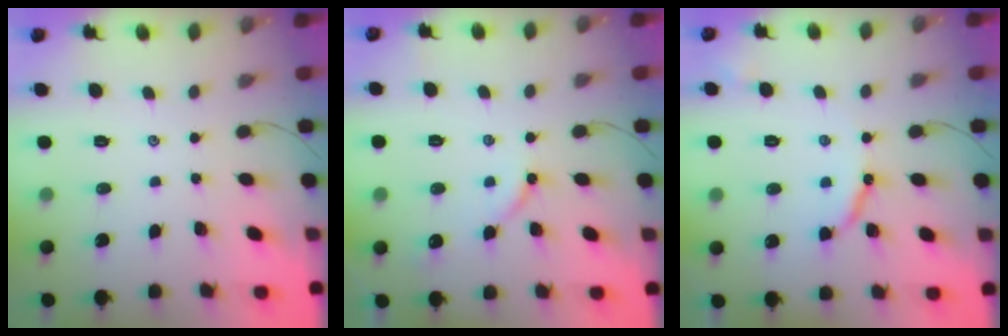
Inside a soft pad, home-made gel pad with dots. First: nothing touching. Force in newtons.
{"total": 4.9, "press": 4.9, "slide": 0.8}
{"total": 7.8, "press": 7.8, "slide": 0.6}